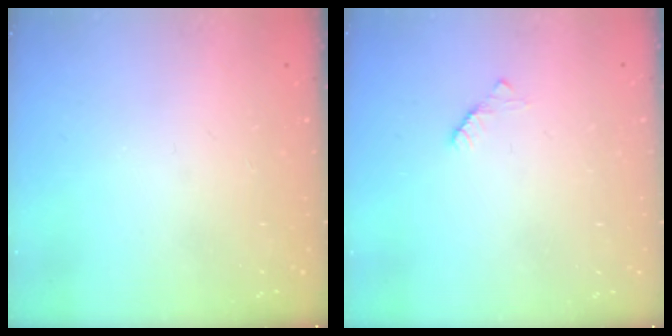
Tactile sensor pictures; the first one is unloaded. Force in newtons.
{"total": 2.2, "press": 2.2, "slide": 0.3}